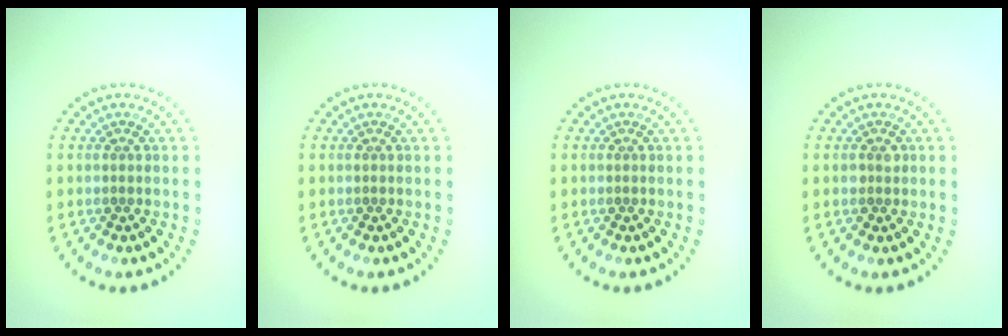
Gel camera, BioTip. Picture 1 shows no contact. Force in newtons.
{"total": 0.0}
{"total": 0.0}
{"total": 1.0, "press": 1.0, "slide": 0.2}